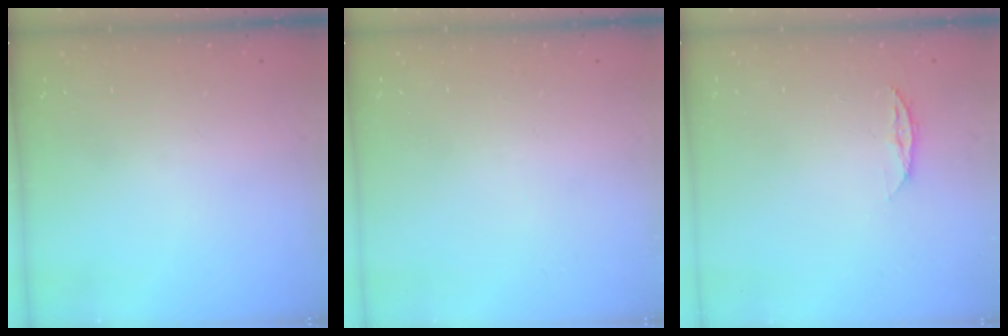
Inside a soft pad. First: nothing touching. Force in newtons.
{"total": 0.0}
{"total": 5.1, "press": 5.1, "slide": 0.7}